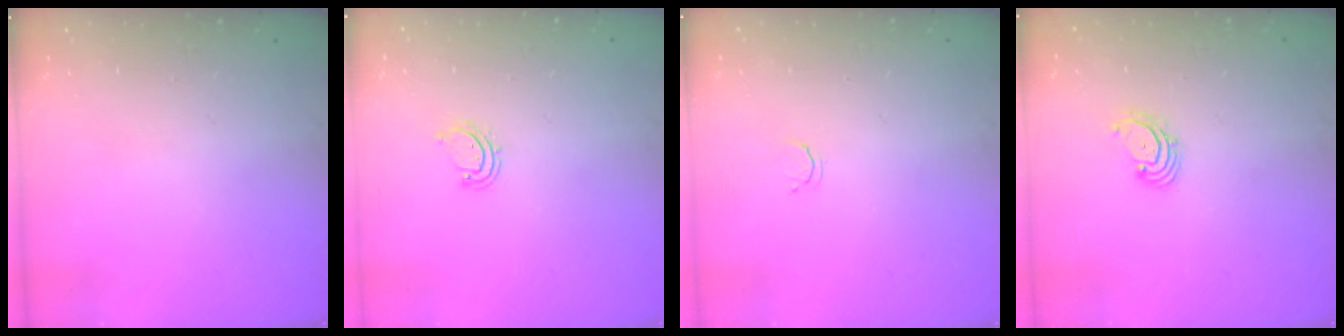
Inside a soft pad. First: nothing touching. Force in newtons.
{"total": 2.9, "press": 2.9, "slide": 0.3}
{"total": 2.1, "press": 2.1, "slide": 0.4}
{"total": 1.8, "press": 1.7, "slide": 0.6}